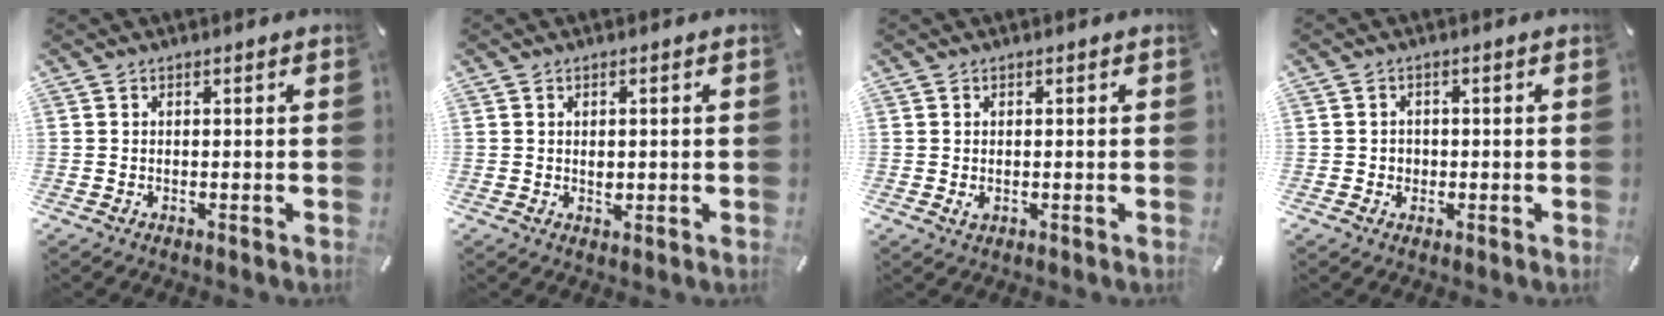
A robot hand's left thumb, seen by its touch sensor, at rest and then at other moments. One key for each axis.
{"total": 1.6, "fx": 0.2, "fy": 1.1, "fz": 1.1, "tx": -0.024, "ty": 0.004, "tz": 0.002}
{"total": 0.9, "fx": 0.0, "fy": 0.8, "fz": 0.4, "tx": -0.009, "ty": 0.003, "tz": 0.000}
{"total": 1.9, "fx": -0.2, "fy": 1.9, "fz": 0.1, "tx": -0.005, "ty": 0.007, "tz": -0.007}